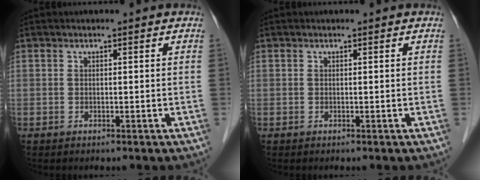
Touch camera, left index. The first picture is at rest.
{"total": 0.0}